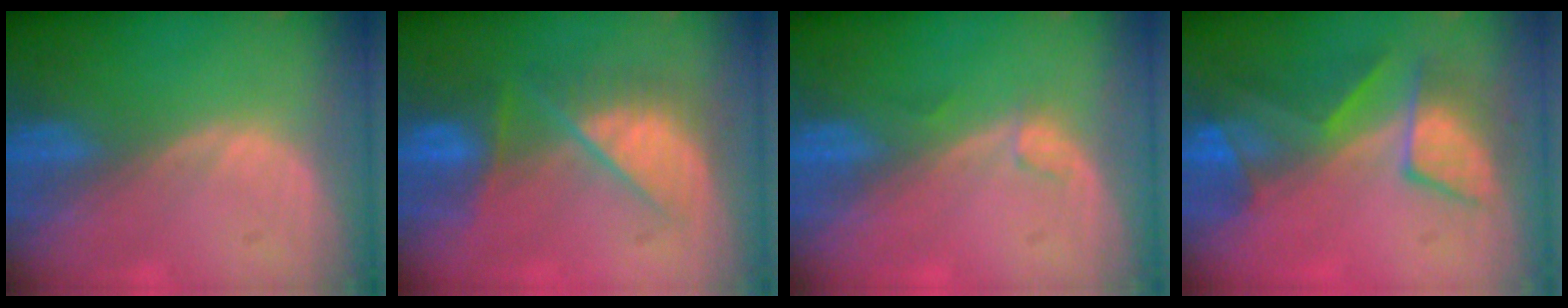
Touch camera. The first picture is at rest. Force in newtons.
{"total": 7.3, "press": 7.3, "slide": 0.6}
{"total": 1.1, "press": 1.1, "slide": 0.2}
{"total": 7.5, "press": 7.4, "slide": 1.1}